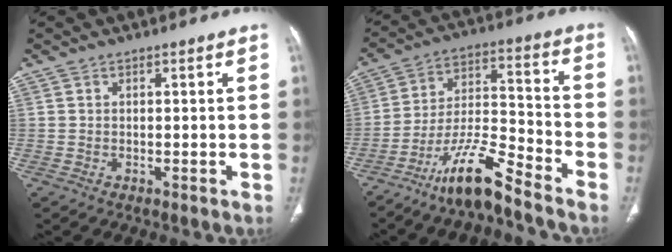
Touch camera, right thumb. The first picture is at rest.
{"total": 12.2, "force": [-9.8, 1.5, 7.2], "torque": [-0.136, 0.072, -0.182]}